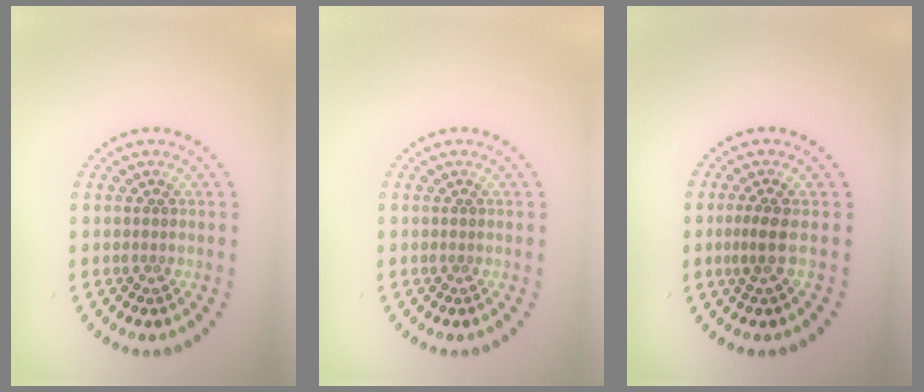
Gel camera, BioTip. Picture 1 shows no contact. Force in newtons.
{"total": 0.0}
{"total": 1.8, "press": 1.3, "slide": 1.3}